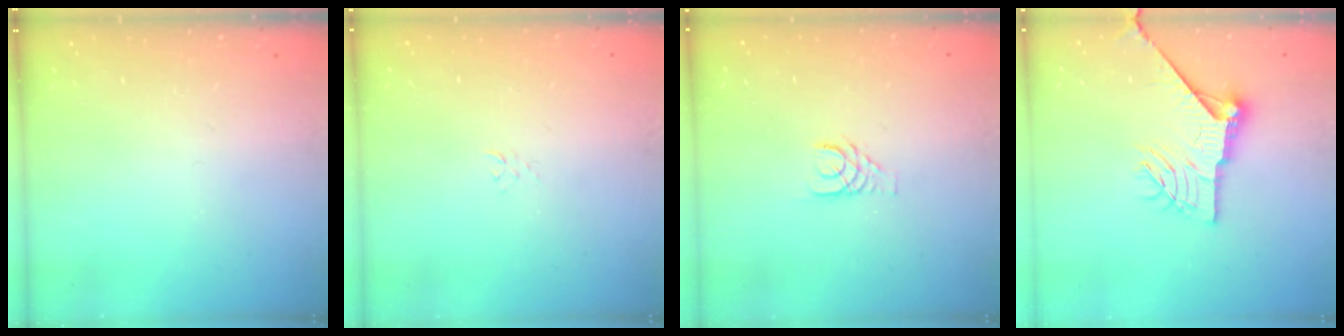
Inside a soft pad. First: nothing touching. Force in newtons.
{"total": 3.1, "press": 3.1, "slide": 0.2}
{"total": 3.8, "press": 3.8, "slide": 0.4}
{"total": 12.8, "press": 12.7, "slide": 1.3}